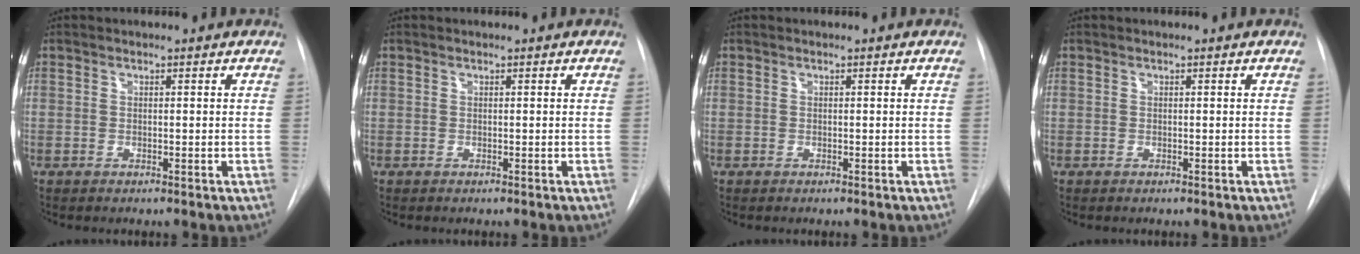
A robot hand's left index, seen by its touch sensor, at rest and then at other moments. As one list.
[{"total": 0.0}, {"total": 0.0}, {"total": 0.0}]